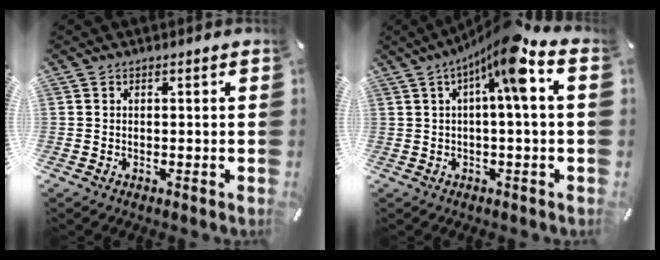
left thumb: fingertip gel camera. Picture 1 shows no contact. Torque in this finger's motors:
{"motor_torque": [0.36, 1.62, 1.85, -0.92, 0.27]}